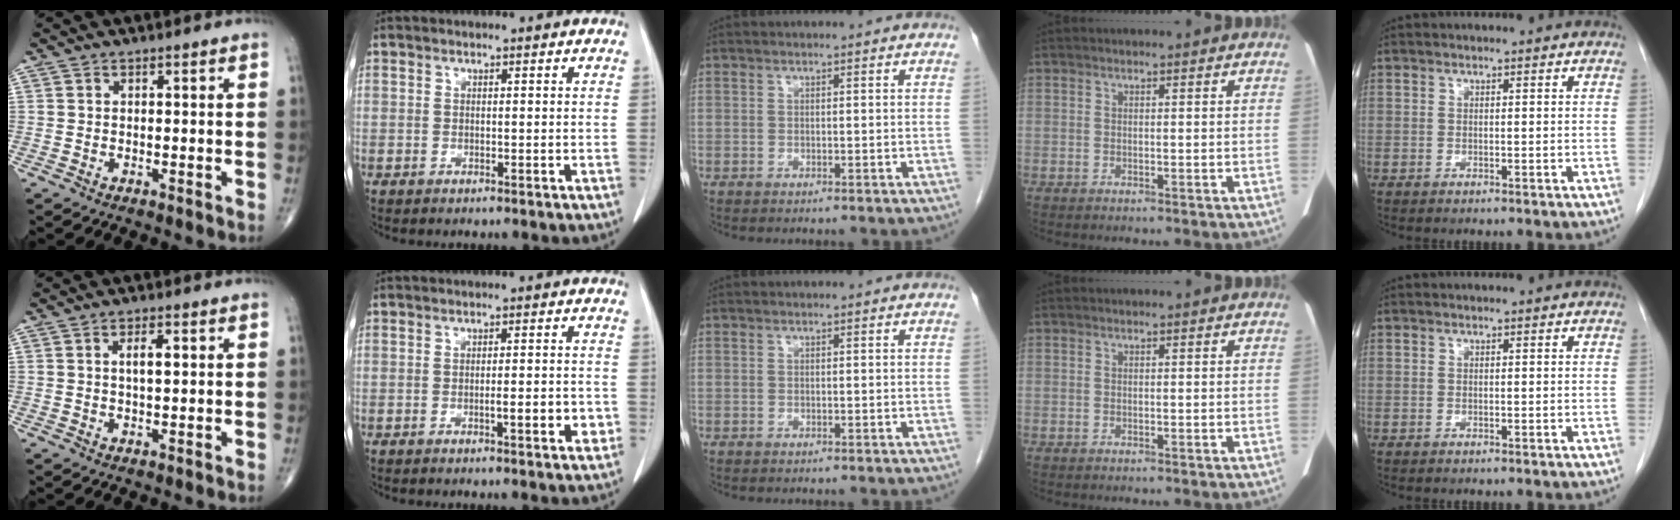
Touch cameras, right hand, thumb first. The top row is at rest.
{"thumb": {"total": 3.4, "force": [0.7, 1.3, 3.0], "torque": [-0.052, 0.001, 0.012]}, "index": {"total": 3.8, "force": [-1.0, 0.8, 3.6], "torque": [-0.047, 0.002, -0.009]}}